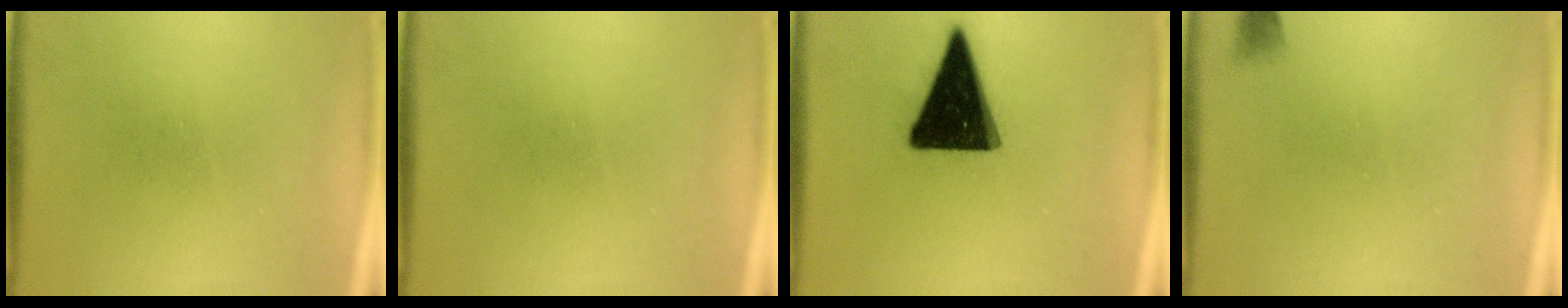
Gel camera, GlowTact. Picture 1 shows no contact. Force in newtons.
{"total": 0.0}
{"total": 19.2}
{"total": 1.2}